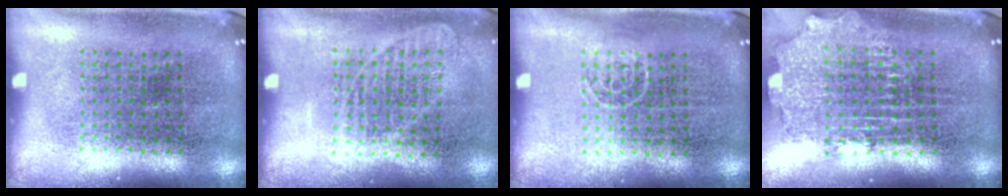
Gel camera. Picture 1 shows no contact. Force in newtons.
{"total": 0.9, "press": 0.8, "slide": 0.4}
{"total": 0.7, "press": 0.4, "slide": 0.5}
{"total": 2.1, "press": 1.7, "slide": 1.3}